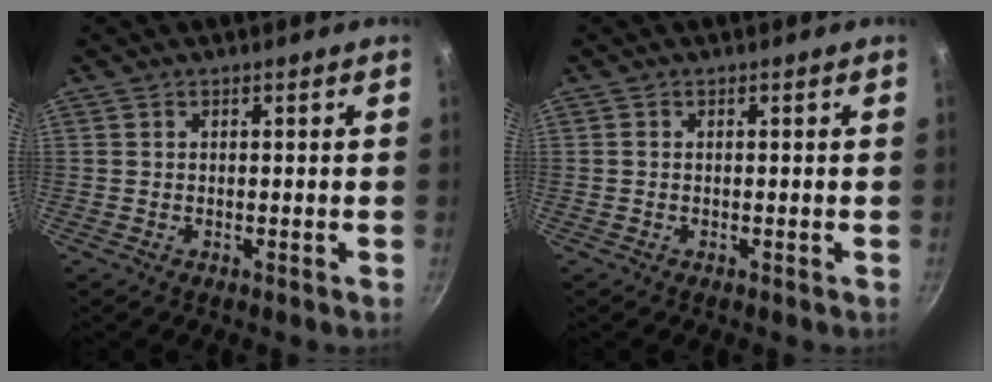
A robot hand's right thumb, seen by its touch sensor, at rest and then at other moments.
{"total": 0.0}